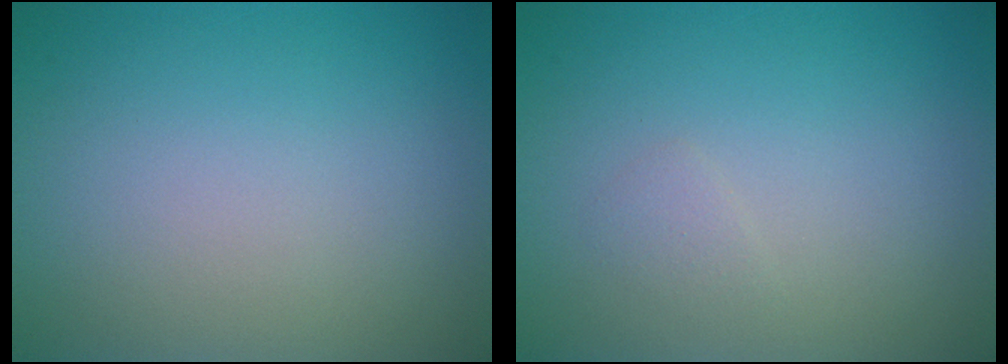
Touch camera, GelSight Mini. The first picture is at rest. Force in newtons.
{"total": 0.7, "press": 0.7, "slide": 0.0}